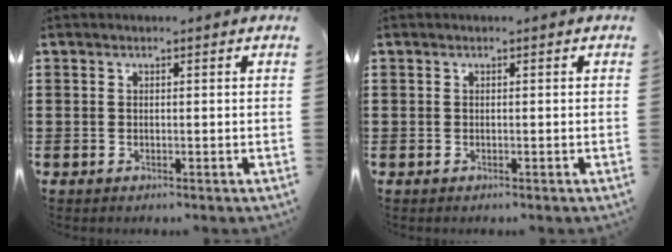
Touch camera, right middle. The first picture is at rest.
{"total": 0.0}